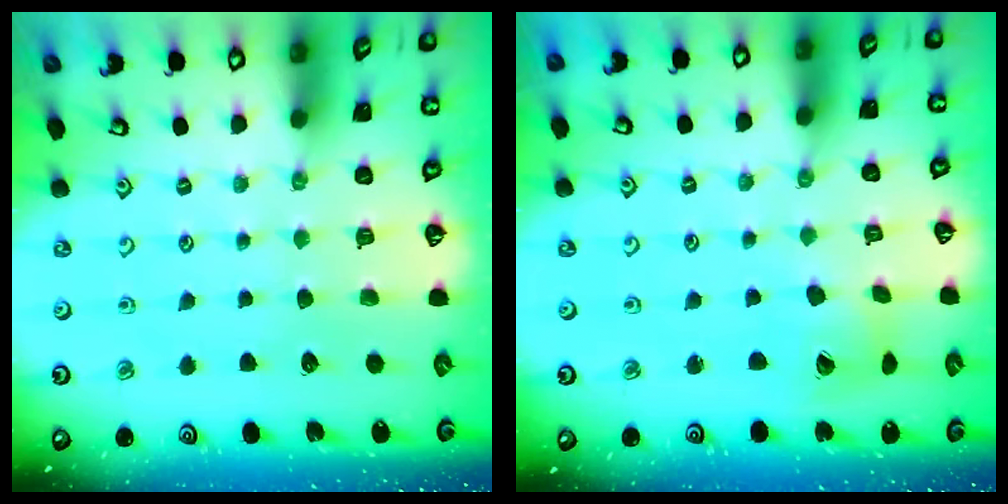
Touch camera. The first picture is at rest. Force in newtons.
{"total": 8.8, "press": 8.8, "slide": 1.1}